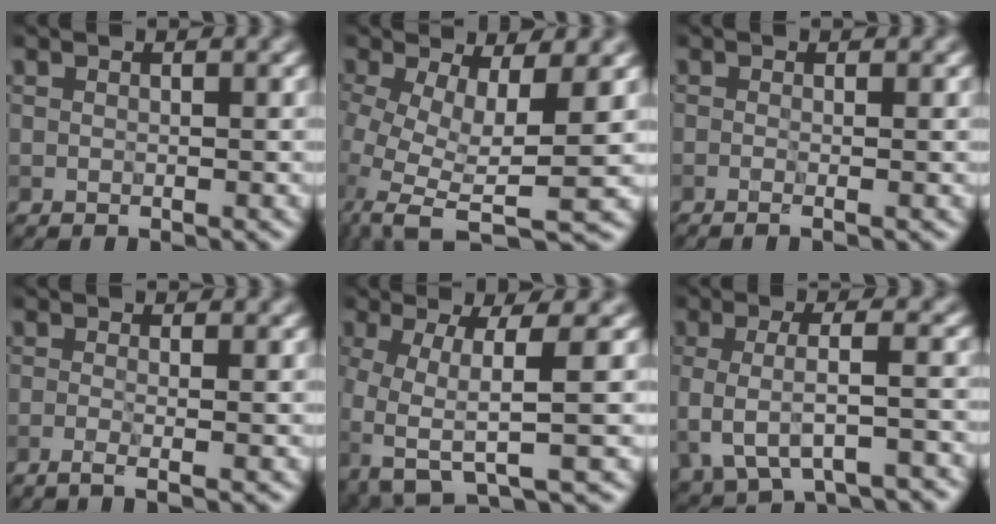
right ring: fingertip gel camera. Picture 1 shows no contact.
{"total": 8.1, "force": [-0.5, 3.0, 7.6], "torque": [-0.149, -0.024, -0.006]}
{"total": 2.5, "force": [0.0, 1.3, 2.1], "torque": [-0.010, -0.002, -0.023]}
{"total": 2.7, "force": [-0.8, 1.1, 2.3], "torque": [-0.023, -0.005, -0.026]}
{"total": 6.2, "force": [-1.5, 1.6, 5.8], "torque": [-0.112, -0.009, -0.031]}
{"total": 5.6, "force": [-0.9, 2.4, 5.0], "torque": [-0.095, -0.008, -0.014]}